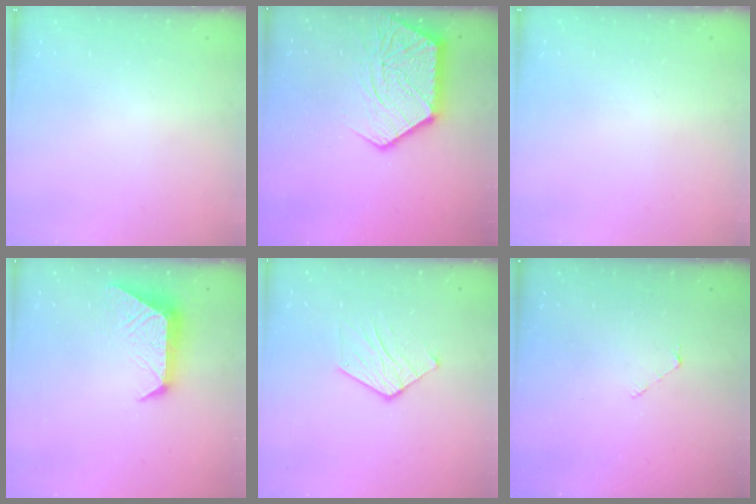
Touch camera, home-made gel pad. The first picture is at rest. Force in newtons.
{"total": 16.7, "press": 16.7, "slide": 1.3}
{"total": 0.0}
{"total": 10.4, "press": 10.4, "slide": 0.3}
{"total": 9.6, "press": 9.6, "slide": 0.7}
{"total": 1.9, "press": 1.9, "slide": 0.2}